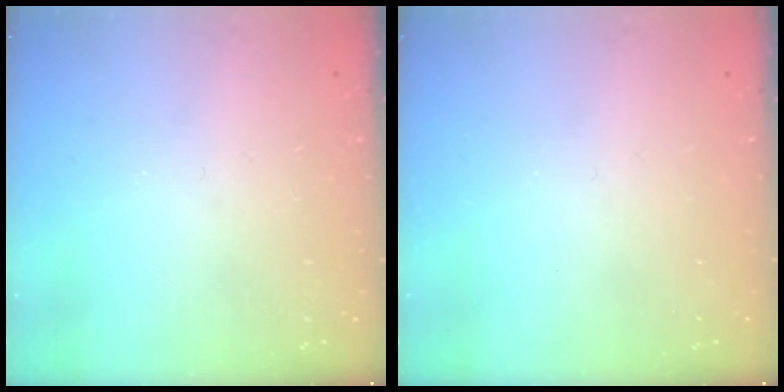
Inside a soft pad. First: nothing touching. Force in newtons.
{"total": 0.0}